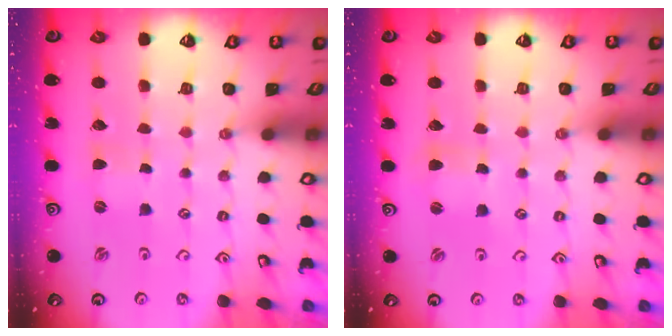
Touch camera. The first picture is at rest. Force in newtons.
{"total": 2.3, "press": 2.3, "slide": 0.3}